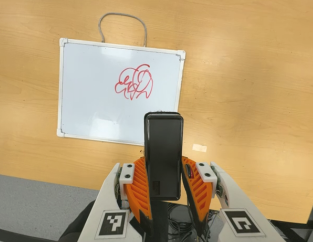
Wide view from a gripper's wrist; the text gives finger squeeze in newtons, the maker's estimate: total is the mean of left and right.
{"total": 4.7, "left": 3.3, "right": 6.2}